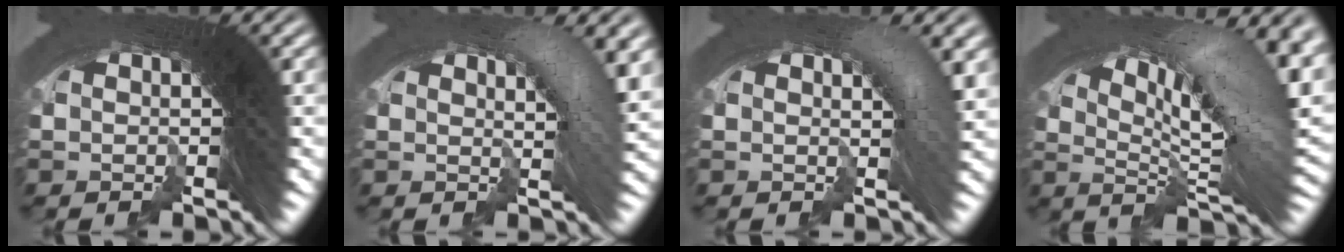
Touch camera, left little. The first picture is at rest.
{"total": 4.9, "force": [1.0, 1.6, 4.5], "torque": [-0.054, 0.007, 0.009]}
{"total": 3.3, "force": [0.6, 0.8, 3.1], "torque": [-0.037, 0.008, 0.001]}
{"total": 12.2, "force": [1.8, 4.9, 11.0], "torque": [-0.148, 0.010, 0.015]}